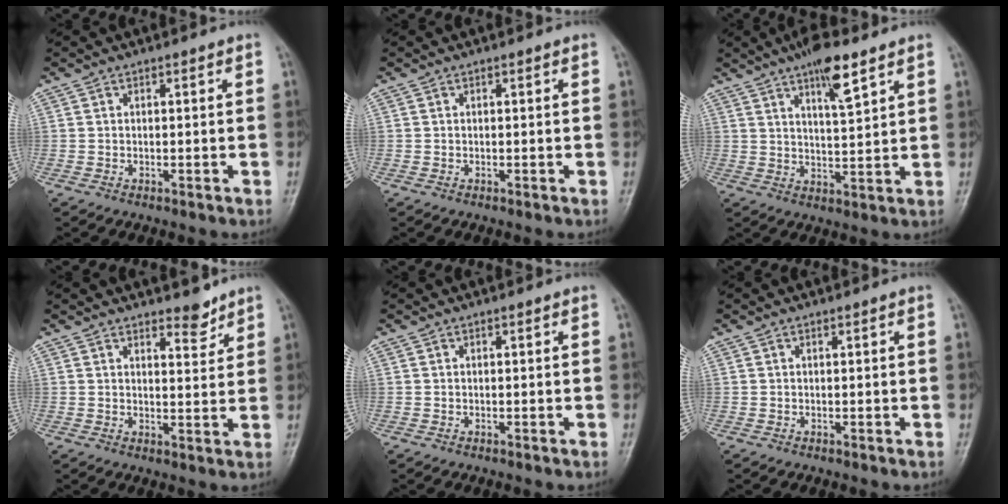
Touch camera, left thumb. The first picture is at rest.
{"total": 0.0}
{"total": 8.6, "force": [5.4, 1.9, 6.5], "torque": [-0.102, -0.028, 0.091]}
{"total": 4.2, "force": [3.4, 1.5, 1.9], "torque": [-0.010, -0.027, 0.050]}
{"total": 0.0}
{"total": 0.0}